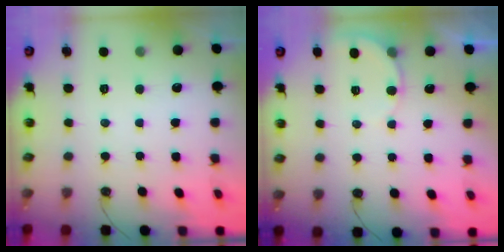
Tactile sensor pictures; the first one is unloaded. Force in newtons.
{"total": 3.8, "press": 3.8, "slide": 0.4}